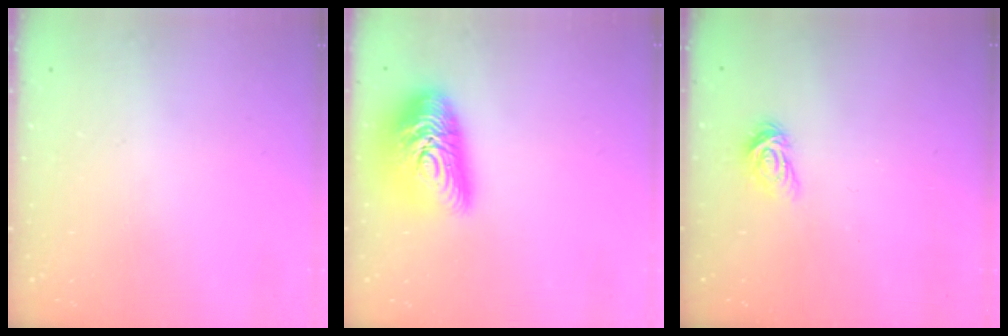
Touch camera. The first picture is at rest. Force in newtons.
{"total": 20.6, "press": 20.5, "slide": 1.4}
{"total": 4.1, "press": 4.0, "slide": 0.6}